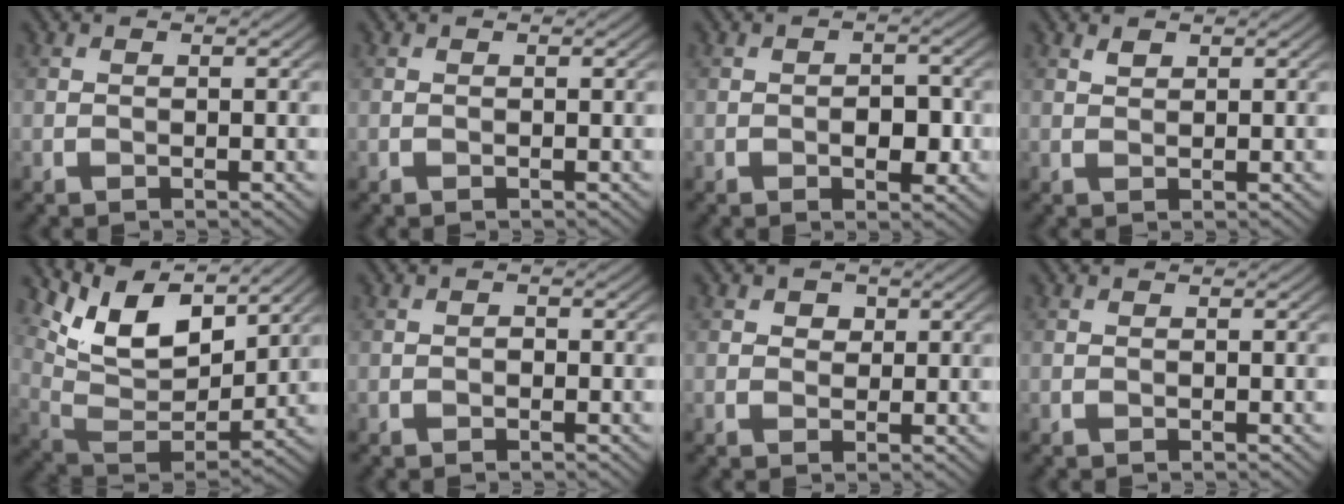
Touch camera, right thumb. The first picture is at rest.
{"total": 0.0}
{"total": 3.3, "force": [-0.8, 1.9, 2.7], "torque": [-0.035, 0.000, -0.011]}
{"total": 1.0, "force": [0.8, 0.5, 0.4], "torque": [-0.010, -0.001, 0.017]}
{"total": 11.5, "force": [7.1, 4.9, 7.6], "torque": [-0.174, -0.001, 0.137]}
{"total": 0.6, "force": [-0.3, 0.4, 0.3], "torque": [-0.002, 0.002, -0.006]}
{"total": 1.8, "force": [0.8, 1.5, 0.8], "torque": [-0.013, -0.001, 0.011]}
{"total": 0.0}